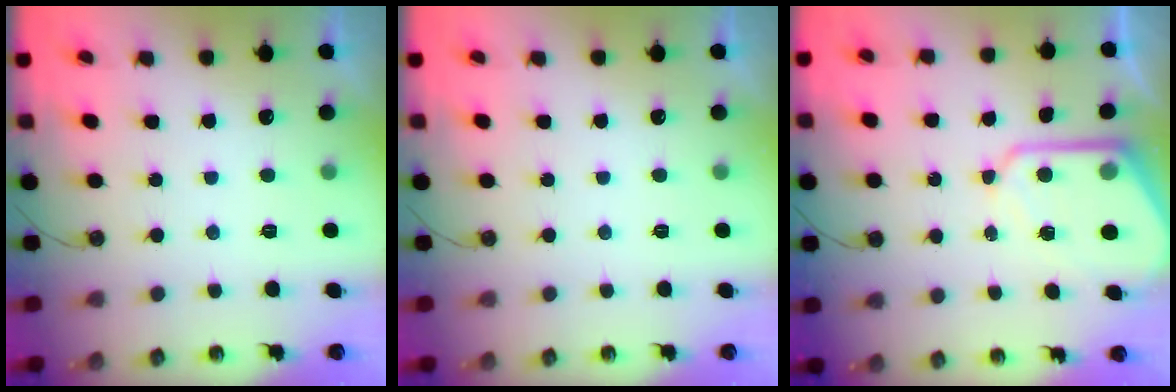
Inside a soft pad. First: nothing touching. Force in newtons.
{"total": 0.0}
{"total": 10.5, "press": 10.5, "slide": 0.8}